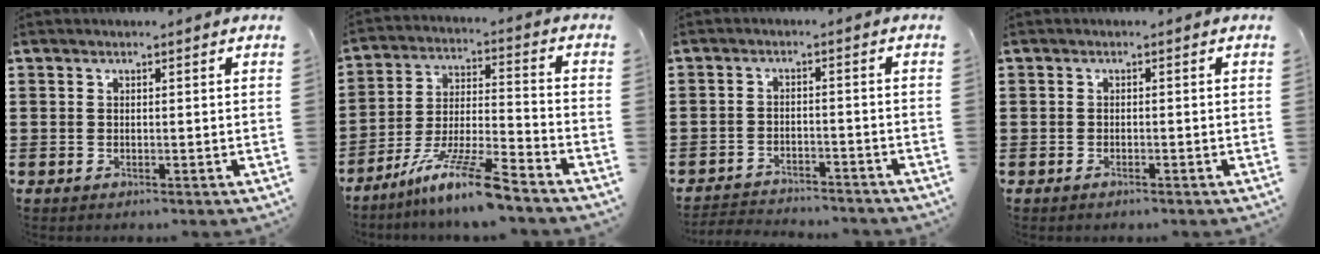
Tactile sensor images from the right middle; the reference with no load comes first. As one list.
[{"total": 10.6, "force": [-8.4, 0.5, 6.5], "torque": [-0.125, 0.004, -0.162]}, {"total": 3.1, "force": [-3.1, 0.3, 0.1], "torque": [-0.007, 0.001, -0.067]}, {"total": 0.5, "force": [-0.5, 0.1, 0.2], "torque": [-0.005, -0.003, -0.009]}]